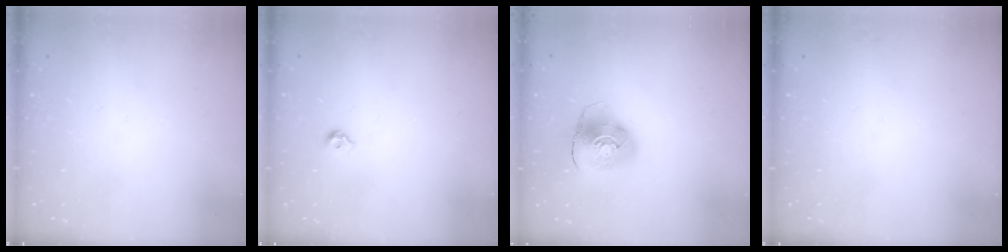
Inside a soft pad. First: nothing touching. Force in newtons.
{"total": 5.0, "press": 4.9, "slide": 0.8}
{"total": 9.4, "press": 9.2, "slide": 1.5}
{"total": 0.0}